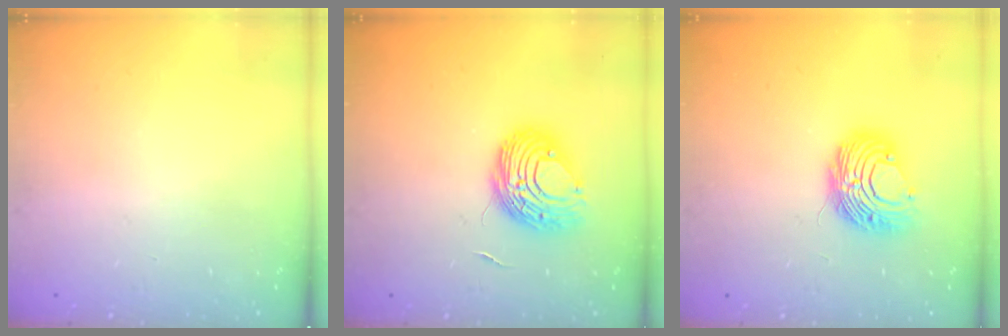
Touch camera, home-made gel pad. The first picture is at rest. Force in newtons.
{"total": 9.6, "press": 9.5, "slide": 0.9}
{"total": 8.9, "press": 8.9, "slide": 0.0}